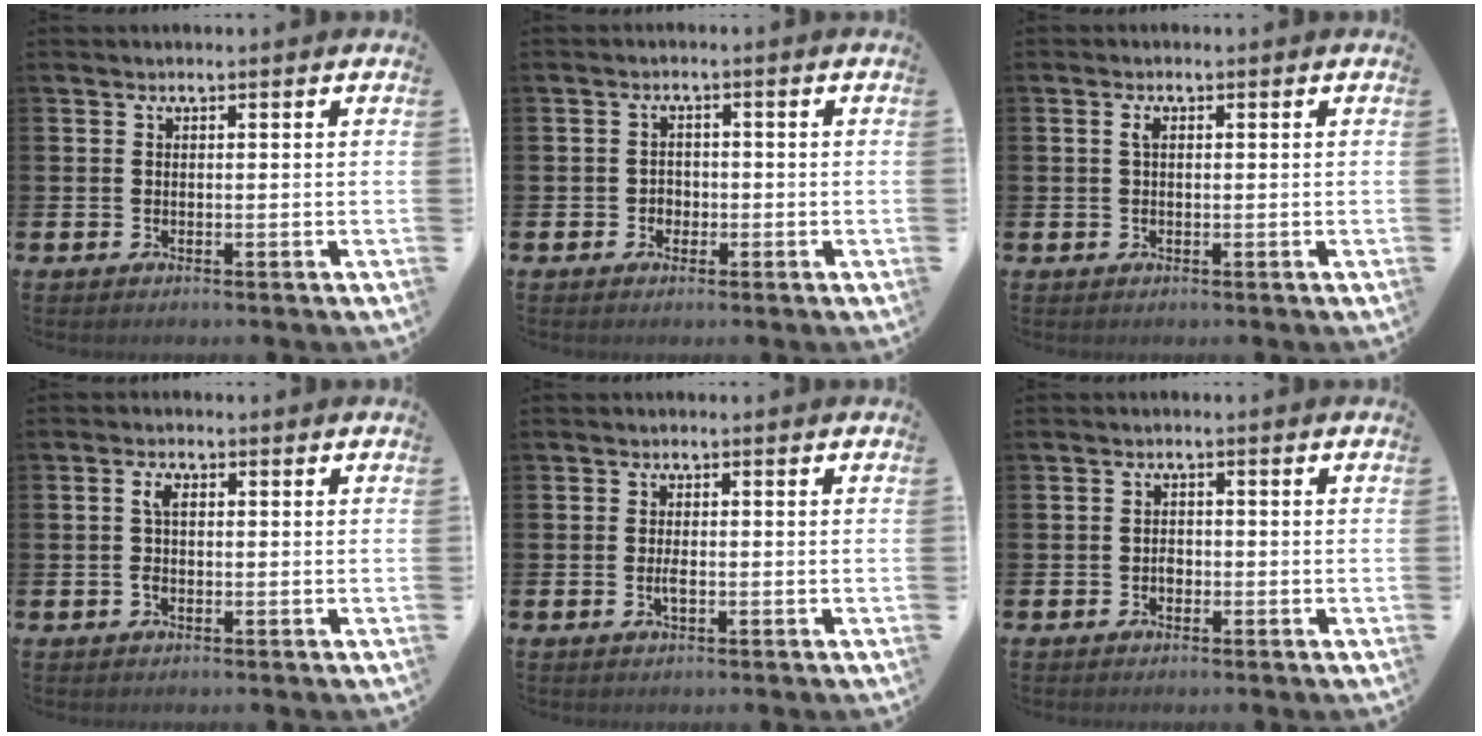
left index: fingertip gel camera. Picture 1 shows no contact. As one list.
[{"total": 1.9, "force": [-0.9, 1.6, 0.3], "torque": [-0.001, 0.000, -0.024]}, {"total": 1.2, "force": [0.3, 0.8, 0.9], "torque": [-0.017, 0.005, 0.004]}, {"total": 2.5, "force": [0.2, 1.3, 2.1], "torque": [-0.036, 0.005, -0.001]}, {"total": 1.6, "force": [-0.5, 0.6, 1.5], "torque": [-0.026, 0.000, -0.010]}, {"total": 1.3, "force": [-0.7, 1.0, 0.6], "torque": [-0.011, 0.004, -0.014]}]